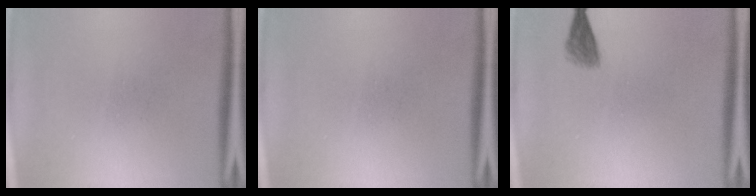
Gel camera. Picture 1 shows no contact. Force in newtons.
{"total": 0.0}
{"total": 2.0}